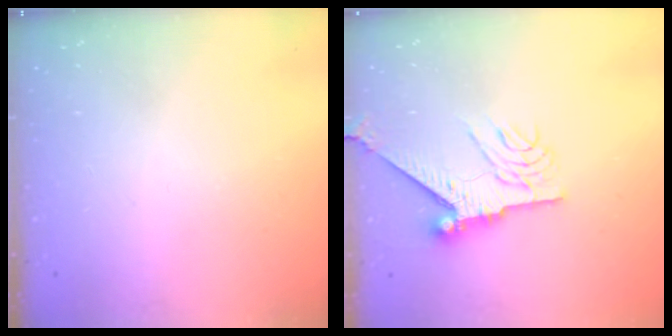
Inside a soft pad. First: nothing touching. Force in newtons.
{"total": 9.5, "press": 9.5, "slide": 0.6}